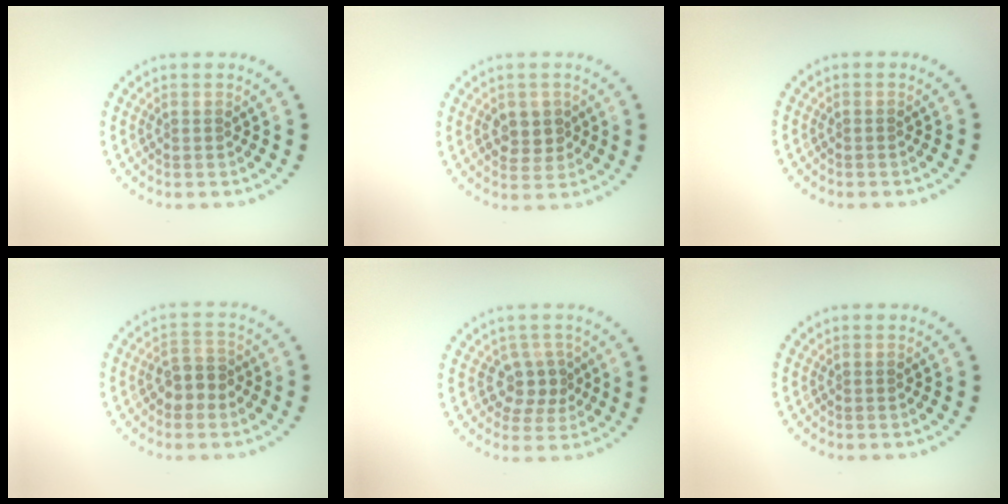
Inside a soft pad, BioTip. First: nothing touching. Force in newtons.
{"total": 2.4, "press": 2.4, "slide": 0.3}
{"total": 0.0}
{"total": 2.6, "press": 2.5, "slide": 0.7}
{"total": 2.5, "press": 2.0, "slide": 1.4}
{"total": 0.0}